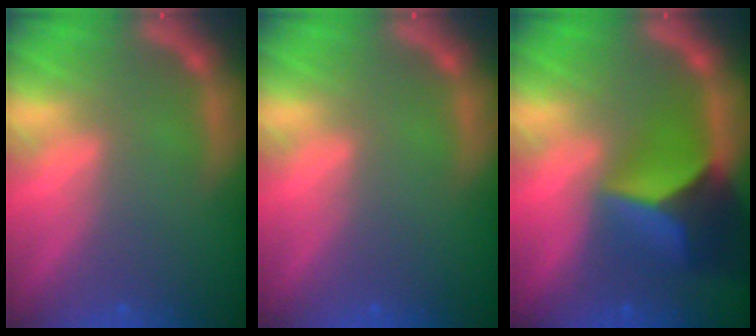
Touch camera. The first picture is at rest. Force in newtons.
{"total": 0.0}
{"total": 8.9}